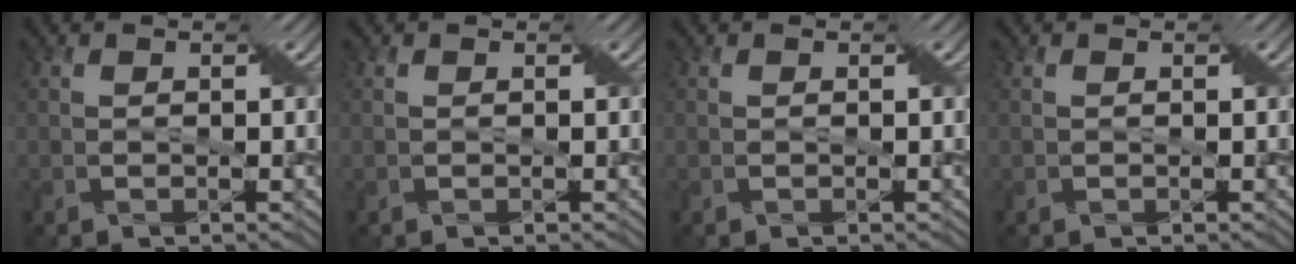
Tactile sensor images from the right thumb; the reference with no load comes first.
{"total": 0.0}
{"total": 0.0}
{"total": 0.0}